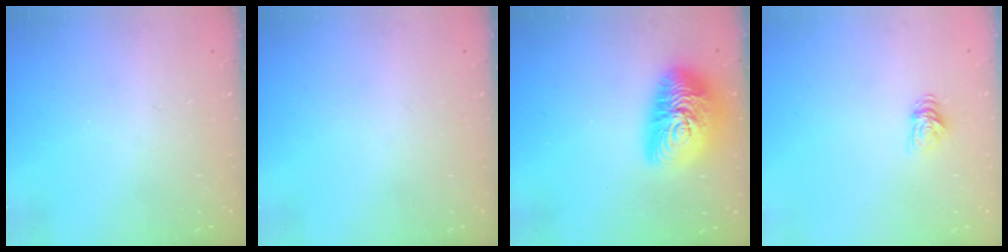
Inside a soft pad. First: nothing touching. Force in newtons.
{"total": 0.0}
{"total": 16.9, "press": 16.8, "slide": 1.2}
{"total": 6.3, "press": 6.3, "slide": 0.6}